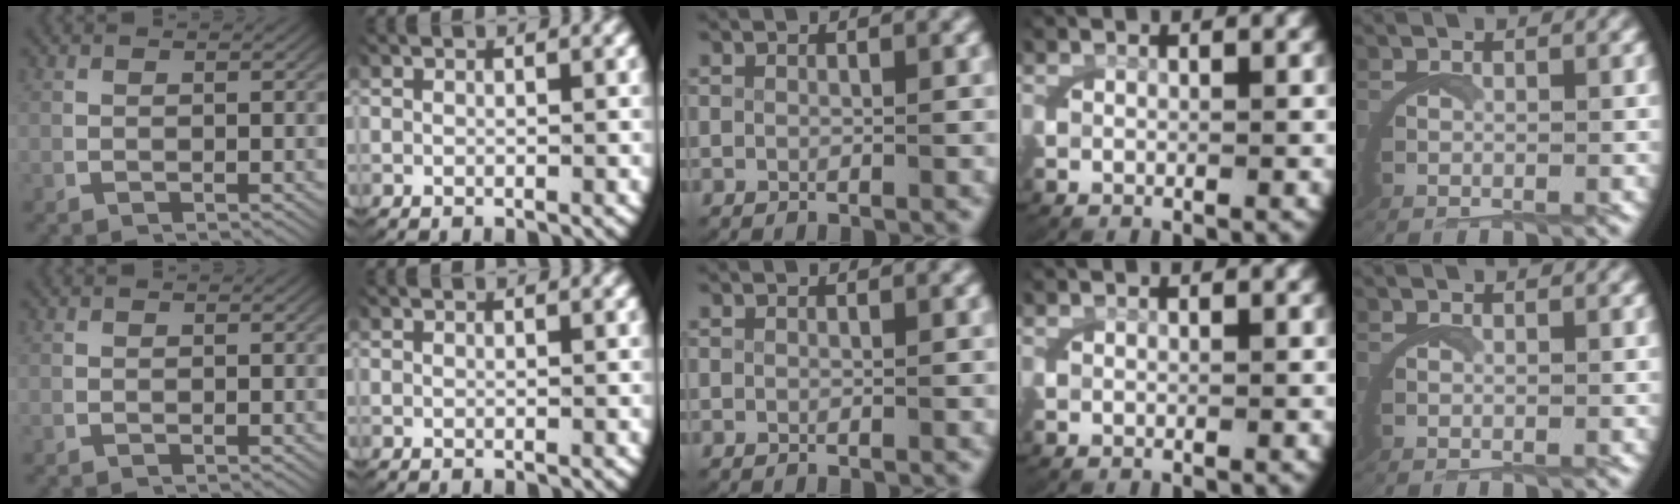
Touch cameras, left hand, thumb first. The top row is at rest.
{}